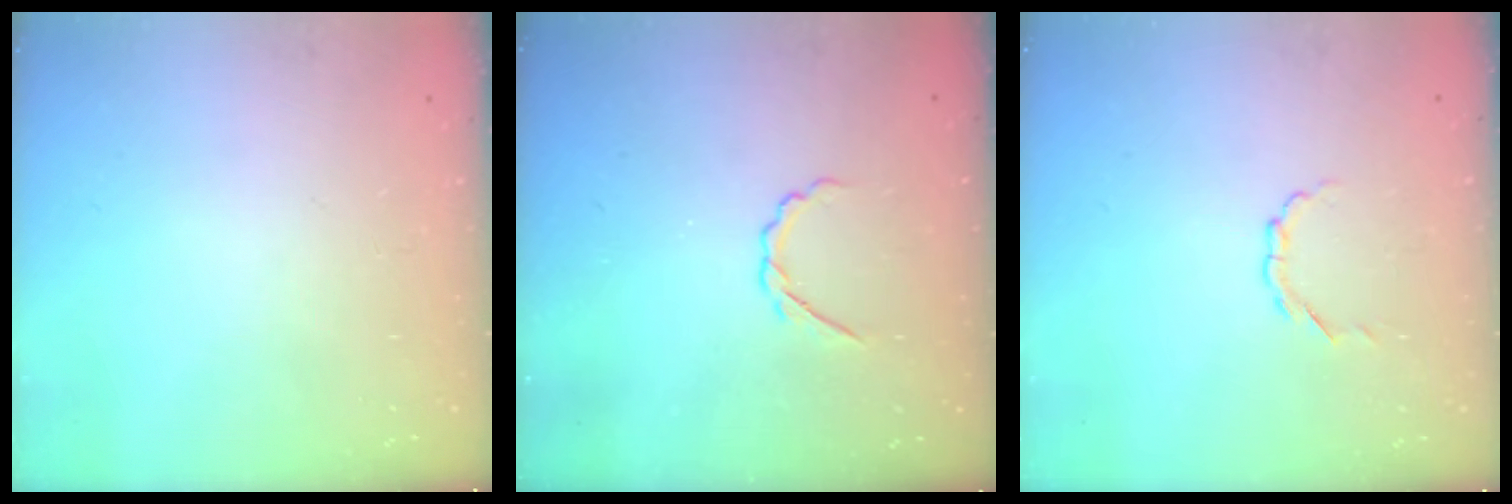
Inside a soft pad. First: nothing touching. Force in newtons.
{"total": 2.4, "press": 2.3, "slide": 0.7}
{"total": 2.8, "press": 2.7, "slide": 0.8}